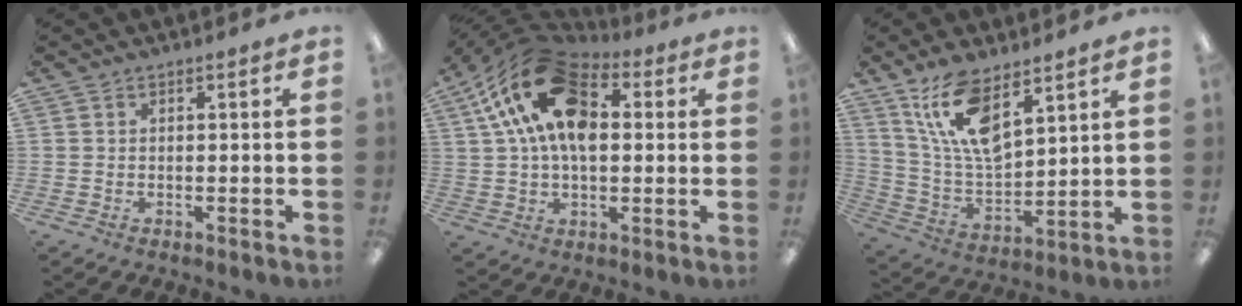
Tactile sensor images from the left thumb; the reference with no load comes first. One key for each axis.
{"total": 21.8, "fx": 7.4, "fy": 13.1, "fz": 15.8, "tx": -0.309, "ty": -0.009, "tz": 0.126}
{"total": 14.2, "fx": 9.2, "fy": 5.9, "fz": 9.1, "tx": -0.196, "ty": -0.037, "tz": 0.168}